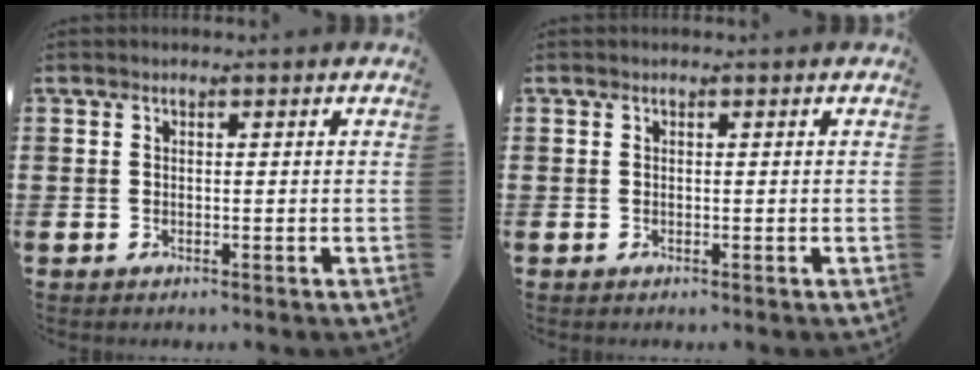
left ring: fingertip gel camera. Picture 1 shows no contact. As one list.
[{"total": 0.0}]